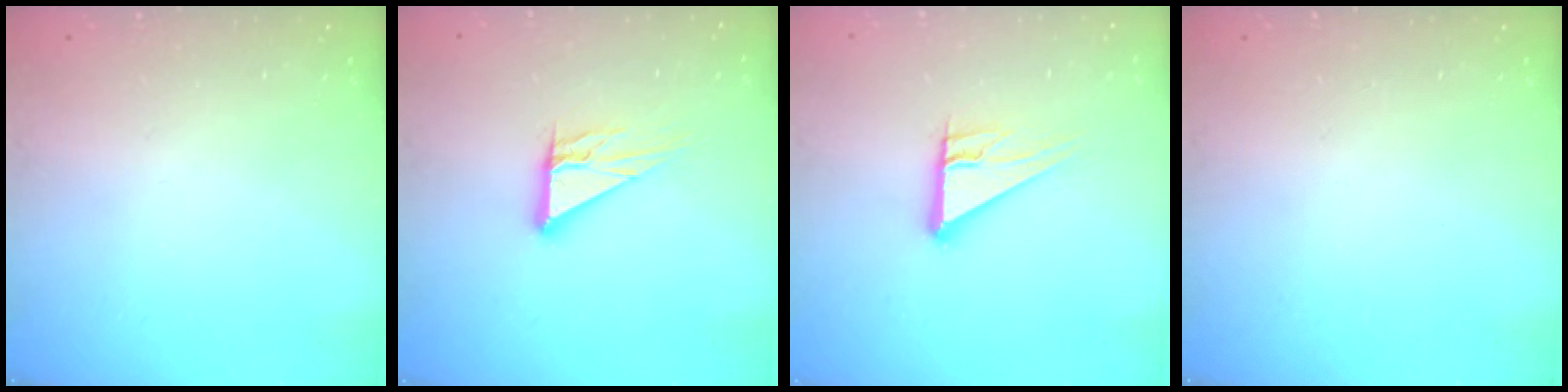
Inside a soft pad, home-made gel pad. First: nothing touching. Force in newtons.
{"total": 10.3, "press": 10.2, "slide": 1.0}
{"total": 10.2, "press": 10.2, "slide": 1.0}
{"total": 0.0}